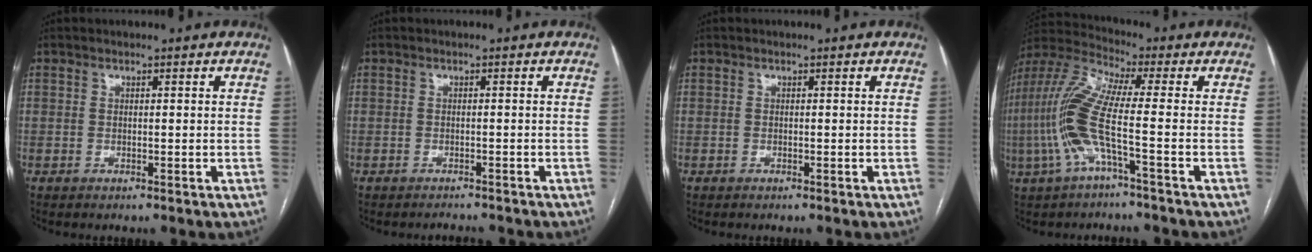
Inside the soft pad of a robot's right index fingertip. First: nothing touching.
{"total": 1.8, "force": [-1.8, 0.4, 0.2], "torque": [-0.004, -0.005, -0.020]}
{"total": 0.0}
{"total": 11.8, "force": [-2.6, 0.8, 11.5], "torque": [-0.263, 0.013, -0.061]}